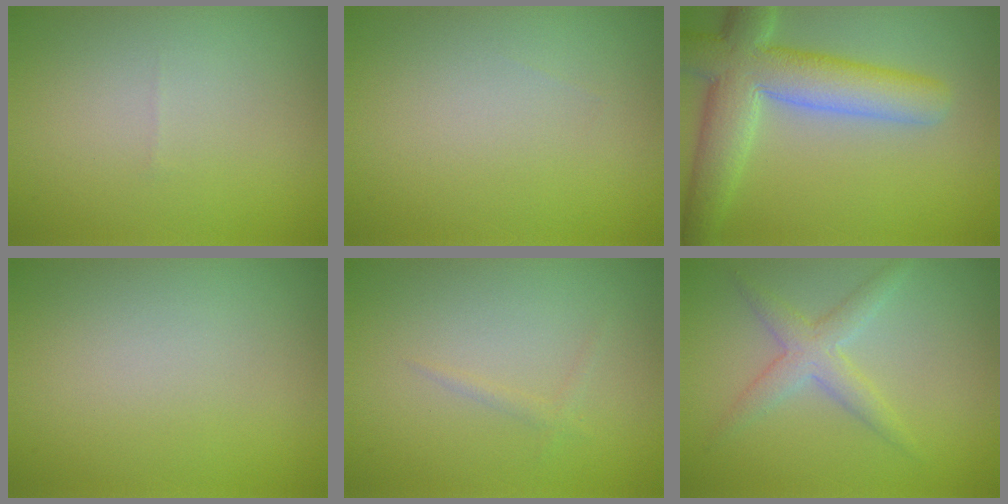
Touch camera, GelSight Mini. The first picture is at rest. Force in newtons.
{"total": 0.0}
{"total": 8.1, "press": 8.1, "slide": 0.6}
{"total": 0.0}
{"total": 0.8, "press": 0.8, "slide": 0.0}
{"total": 2.8, "press": 2.8, "slide": 0.1}